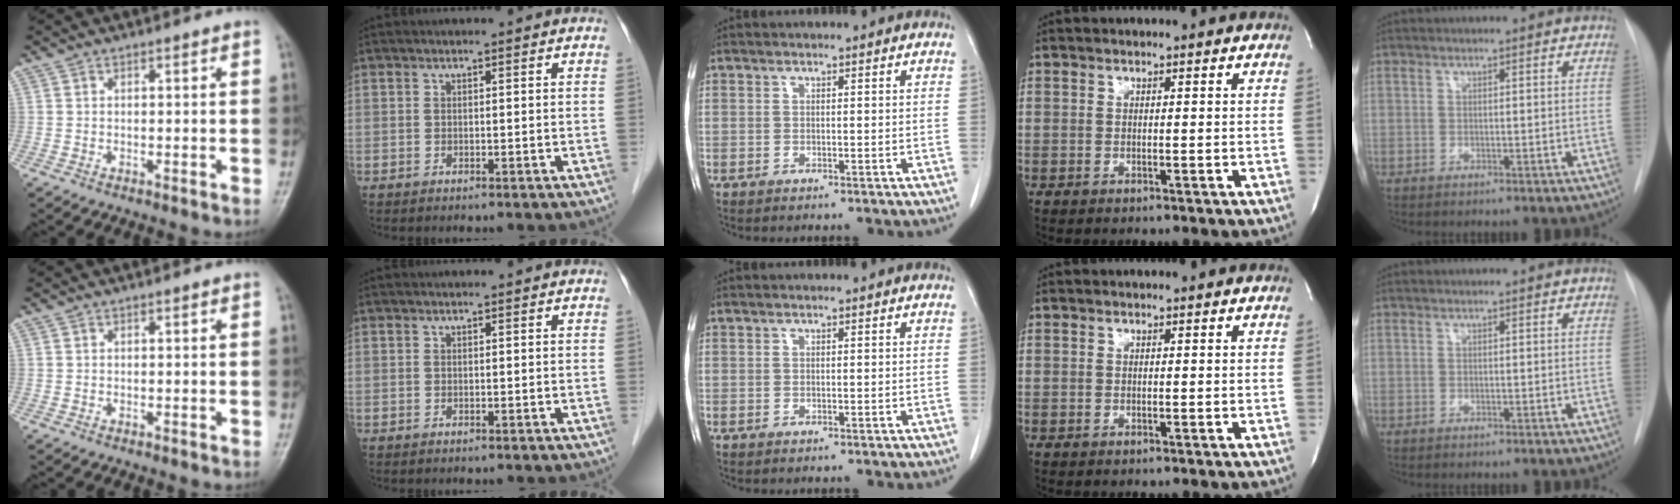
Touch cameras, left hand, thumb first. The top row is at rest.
{}